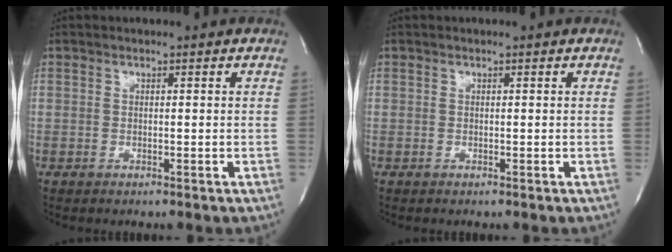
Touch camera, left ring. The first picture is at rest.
{"total": 0.0}